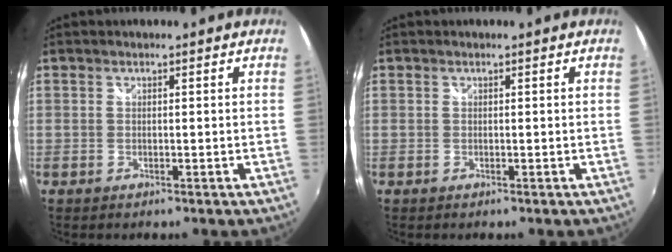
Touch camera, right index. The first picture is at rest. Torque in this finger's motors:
{"motor_torque": [-0.02, 0.02, 0.00, 0.00]}